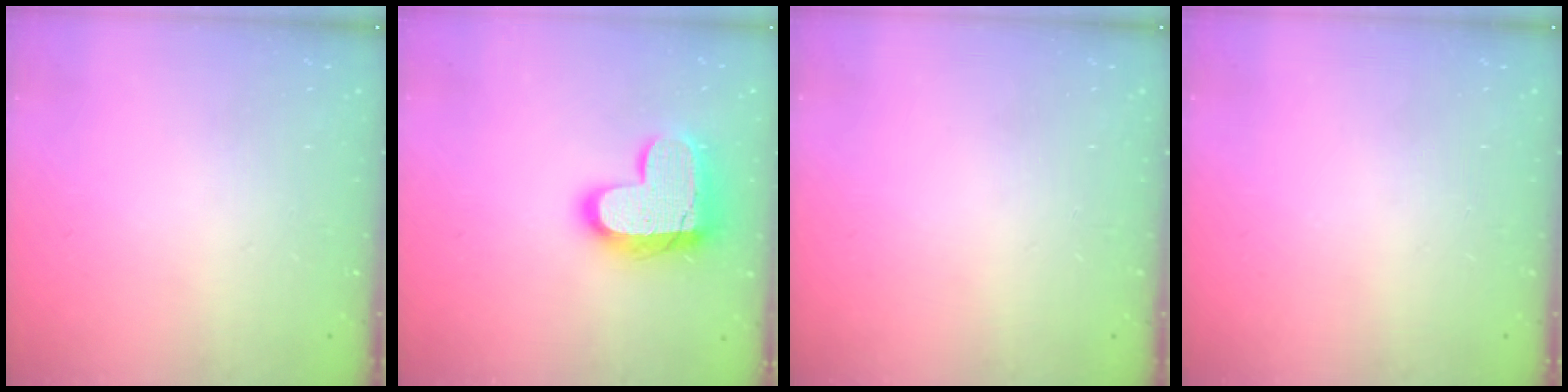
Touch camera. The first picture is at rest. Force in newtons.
{"total": 17.1, "press": 17.0, "slide": 1.2}
{"total": 0.0}
{"total": 0.0}